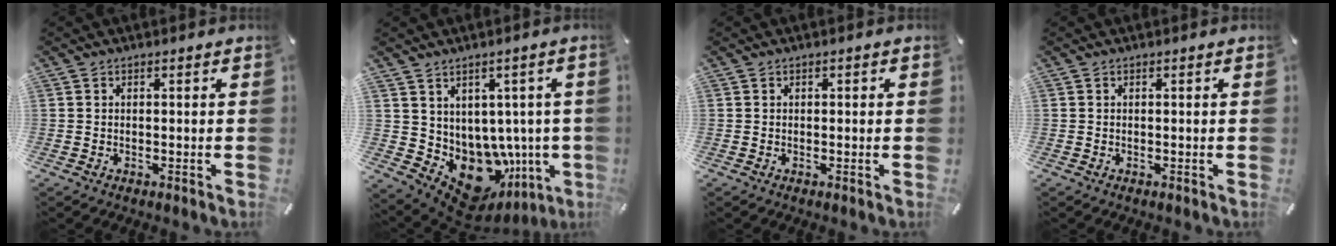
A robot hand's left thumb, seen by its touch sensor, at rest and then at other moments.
{"total": 9.8, "force": [-2.7, 7.7, 5.5], "torque": [-0.077, -0.032, -0.031]}
{"total": 0.0}
{"total": 0.0}